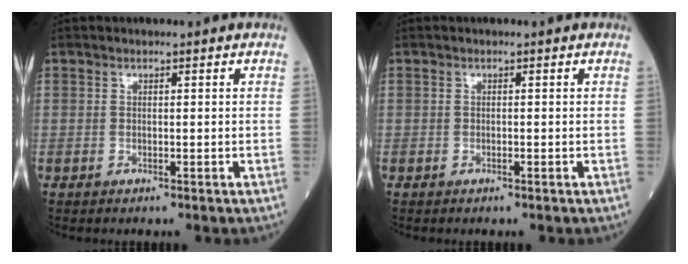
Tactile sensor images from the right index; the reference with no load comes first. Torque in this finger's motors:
{"motor_torque": [-0.11, -0.04, -0.03, -0.01]}